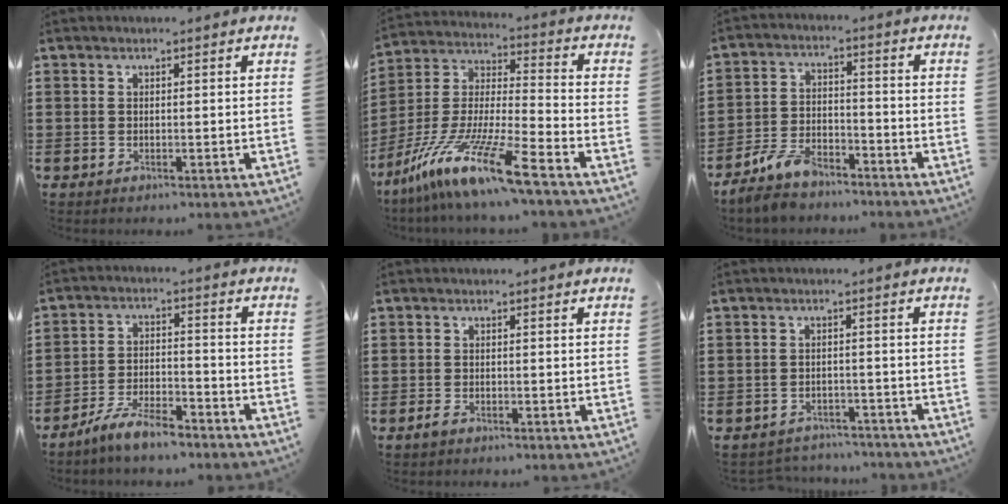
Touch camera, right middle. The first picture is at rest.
{"total": 14.4, "force": [-11.0, -0.3, 9.2], "torque": [-0.193, -0.001, -0.214]}
{"total": 6.6, "force": [-5.8, 2.1, 2.3], "torque": [-0.061, 0.003, -0.118]}
{"total": 6.3, "force": [-5.6, 0.9, 2.9], "torque": [-0.065, -0.001, -0.107]}
{"total": 1.3, "force": [-0.9, 0.5, 0.8], "torque": [-0.025, -0.003, -0.019]}
{"total": 2.7, "force": [-2.6, 0.5, -0.1], "torque": [-0.007, -0.001, -0.057]}